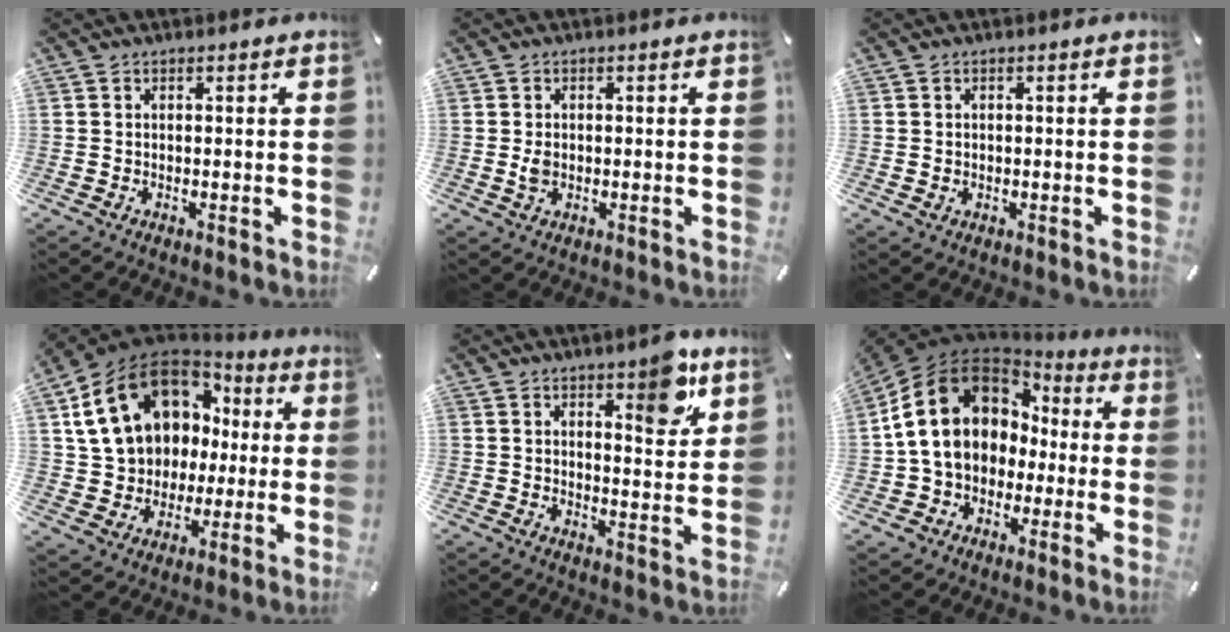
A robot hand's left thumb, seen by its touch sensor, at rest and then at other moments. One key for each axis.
{"total": 2.4, "fx": 0.0, "fy": 1.8, "fz": 1.6, "tx": -0.024, "ty": 0.000, "tz": -0.003}
{"total": 1.3, "fx": 0.1, "fy": 1.2, "fz": 0.3, "tx": -0.006, "ty": 0.007, "tz": 0.000}
{"total": 18.5, "fx": 6.6, "fy": 14.6, "fz": 9.2, "tx": -0.171, "ty": -0.029, "tz": 0.141}
{"total": 9.0, "fx": 5.6, "fy": 3.6, "fz": 6.1, "tx": -0.060, "ty": -0.034, "tz": 0.086}
{"total": 18.2, "fx": 1.5, "fy": 15.0, "fz": 10.2, "tx": -0.208, "ty": 0.016, "tz": 0.027}